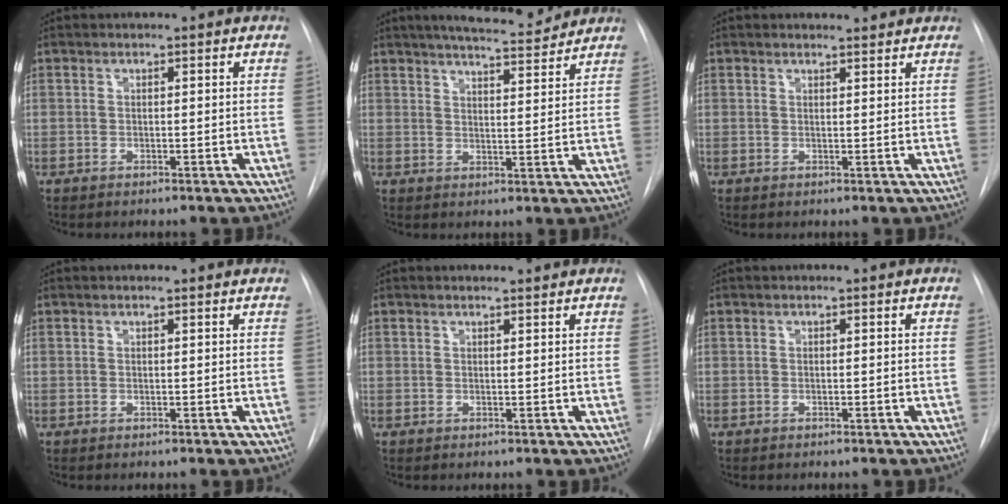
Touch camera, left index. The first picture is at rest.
{"total": 9.0, "force": [8.0, 1.2, 4.0], "torque": [-0.060, -0.007, 0.106]}
{"total": 1.7, "force": [1.6, 0.5, 0.2], "torque": [-0.008, -0.001, 0.015]}
{"total": 0.0}
{"total": 0.8, "force": [0.7, 0.2, 0.2], "torque": [-0.009, 0.001, 0.007]}
{"total": 0.0}